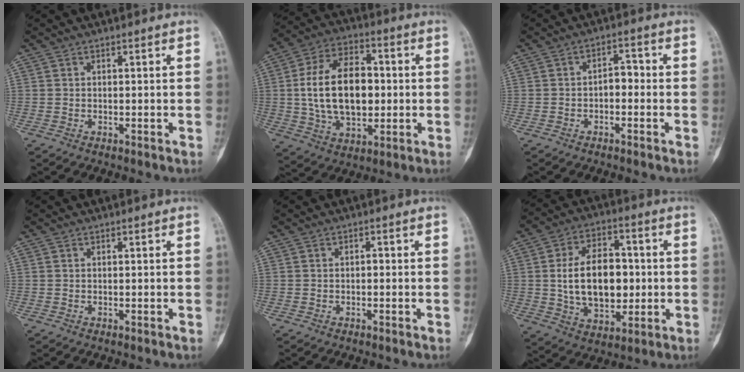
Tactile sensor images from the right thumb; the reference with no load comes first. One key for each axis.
{"total": 17.8, "fx": 0.5, "fy": 11.0, "fz": 14.1, "tx": -0.223, "ty": 0.016, "tz": 0.011}
{"total": 3.3, "fx": -0.8, "fy": 2.0, "fz": 2.5, "tx": -0.023, "ty": 0.022, "tz": -0.021}
{"total": 0.0}
{"total": 0.7, "fx": -0.1, "fy": 0.4, "fz": 0.5, "tx": -0.002, "ty": 0.003, "tz": -0.006}
{"total": 15.7, "fx": 0.2, "fy": 10.0, "fz": 12.1, "tx": -0.168, "ty": 0.012, "tz": 0.011}